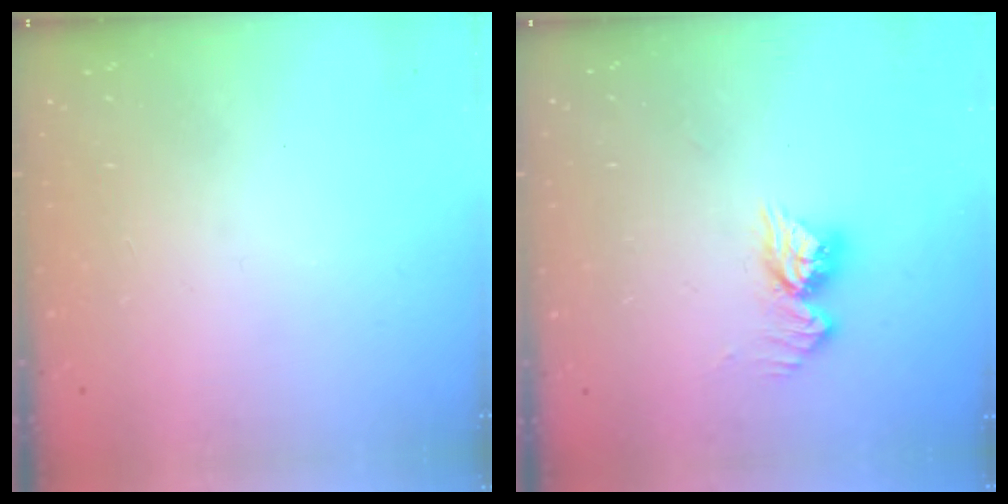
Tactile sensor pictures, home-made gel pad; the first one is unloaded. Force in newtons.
{"total": 9.7, "press": 9.7, "slide": 0.9}